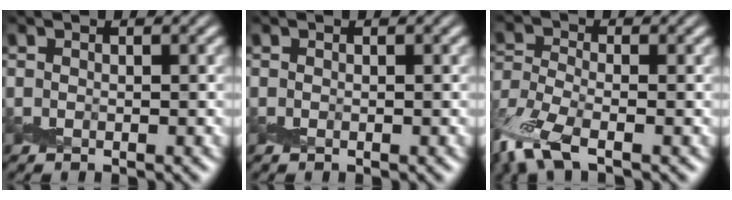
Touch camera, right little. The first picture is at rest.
{"total": 0.0}
{"total": 6.1, "force": [-4.1, 2.2, 4.0], "torque": [-0.099, -0.018, -0.095]}